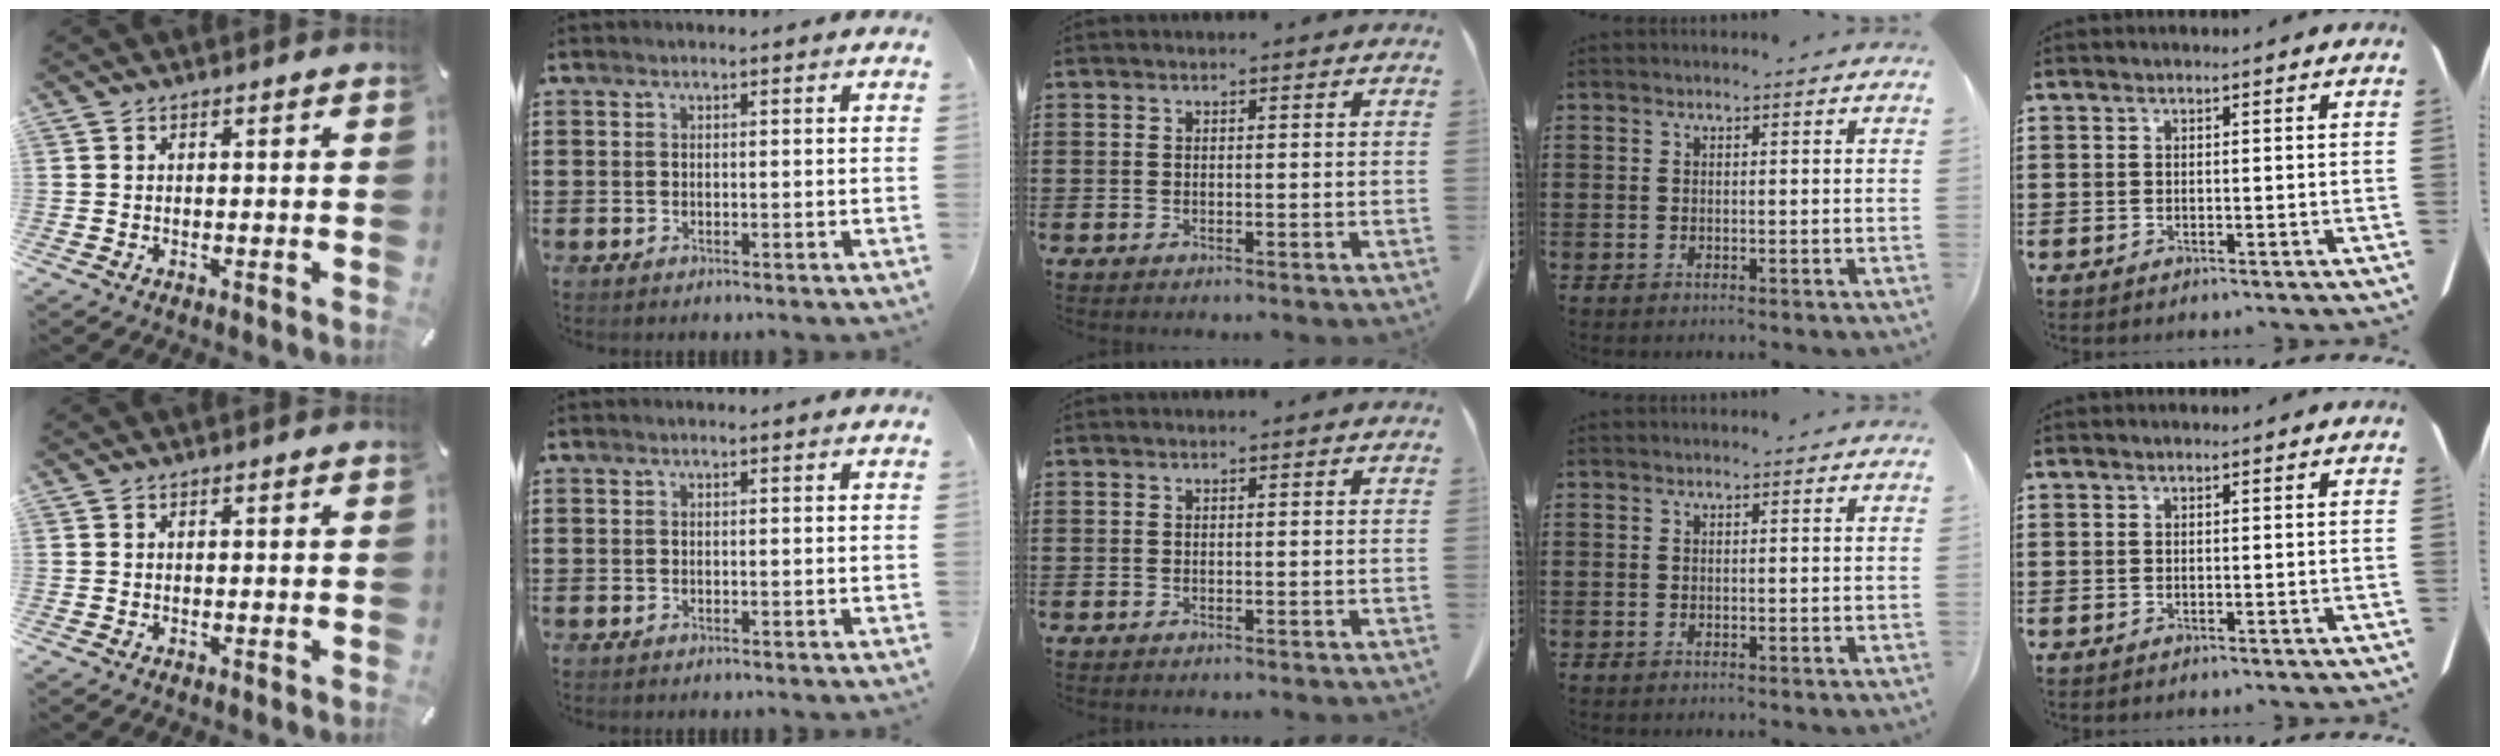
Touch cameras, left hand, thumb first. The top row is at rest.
{}